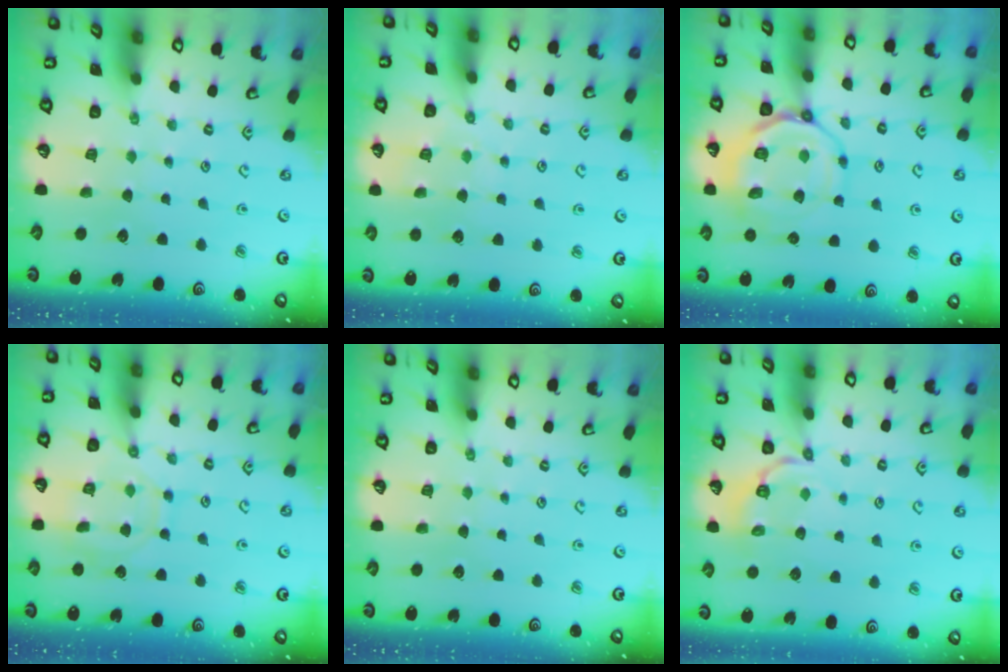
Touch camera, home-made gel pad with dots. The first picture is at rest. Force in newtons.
{"total": 6.3, "press": 6.2, "slide": 0.6}
{"total": 12.5, "press": 12.5, "slide": 1.2}
{"total": 10.8, "press": 10.7, "slide": 1.0}
{"total": 0.0}
{"total": 6.6, "press": 6.3, "slide": 2.0}